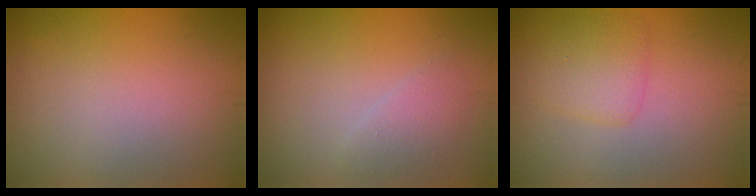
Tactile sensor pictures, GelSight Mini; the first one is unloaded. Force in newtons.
{"total": 1.5, "press": 1.5, "slide": 0.1}
{"total": 2.4, "press": 2.4, "slide": 0.1}